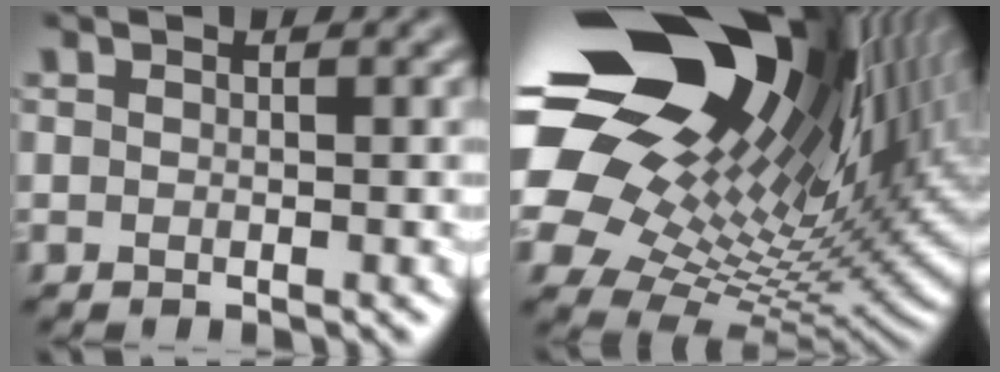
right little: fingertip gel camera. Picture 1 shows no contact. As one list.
[{"total": 17.5, "force": [8.4, 8.7, 12.7], "torque": [-0.238, 0.039, 0.145]}]